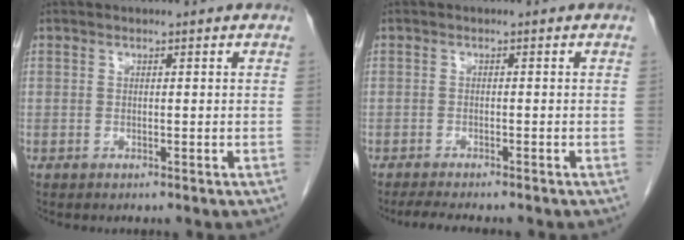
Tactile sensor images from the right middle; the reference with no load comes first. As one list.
[{"total": 5.1, "force": [-4.4, 0.7, 2.4], "torque": [-0.034, -0.011, -0.065]}]